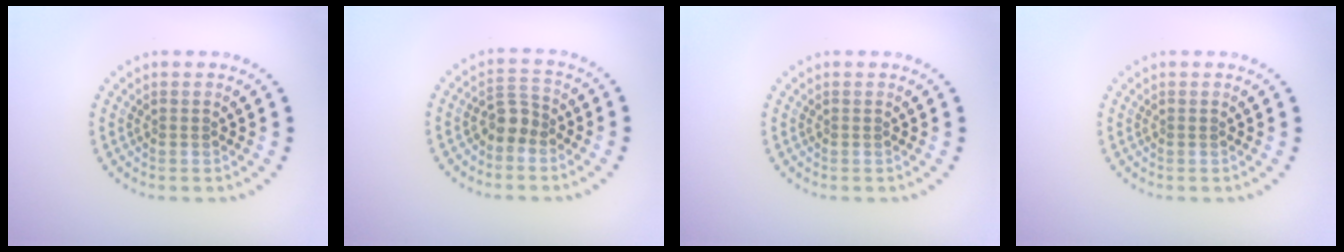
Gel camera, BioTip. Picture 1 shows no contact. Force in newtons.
{"total": 2.1, "press": 1.8, "slide": 1.2}
{"total": 0.0}
{"total": 0.0}